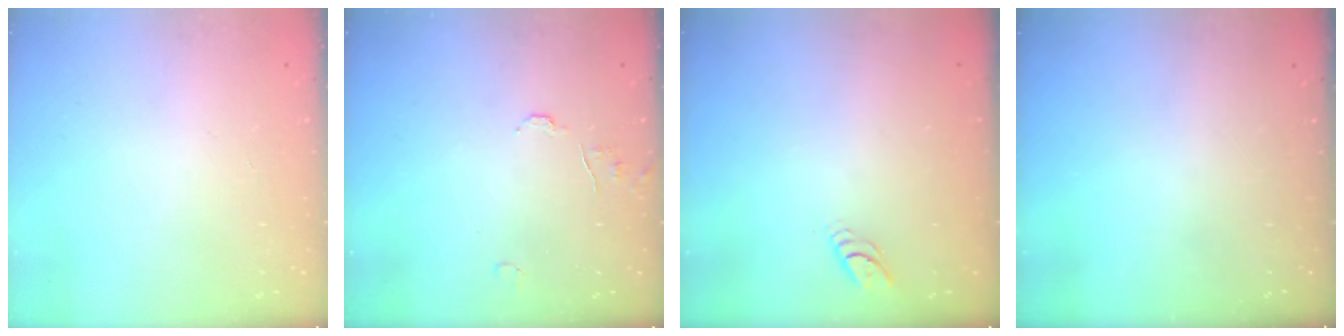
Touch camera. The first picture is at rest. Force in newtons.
{"total": 5.5, "press": 5.5, "slide": 0.4}
{"total": 3.7, "press": 3.7, "slide": 0.5}
{"total": 0.0}